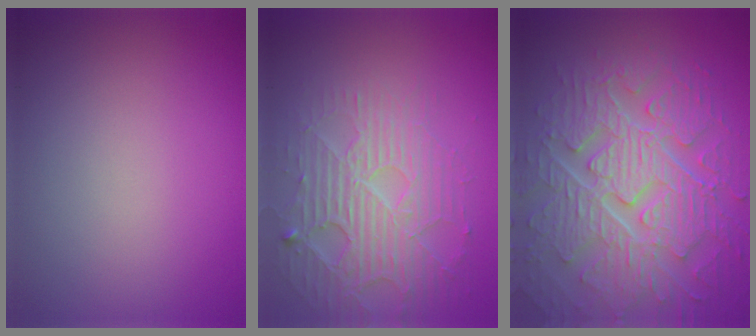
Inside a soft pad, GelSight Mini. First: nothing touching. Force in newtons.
{"total": 4.6, "press": 4.0, "slide": 2.4}
{"total": 9.2, "press": 6.8, "slide": 6.2}